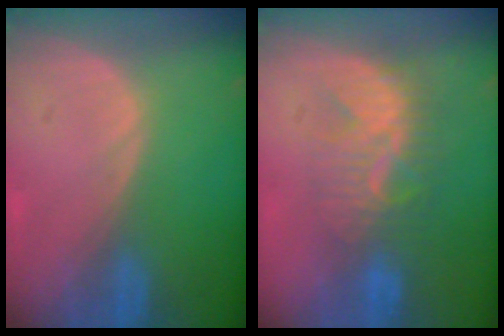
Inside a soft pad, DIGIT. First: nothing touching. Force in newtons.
{"total": 7.8, "press": 7.5, "slide": 2.0}